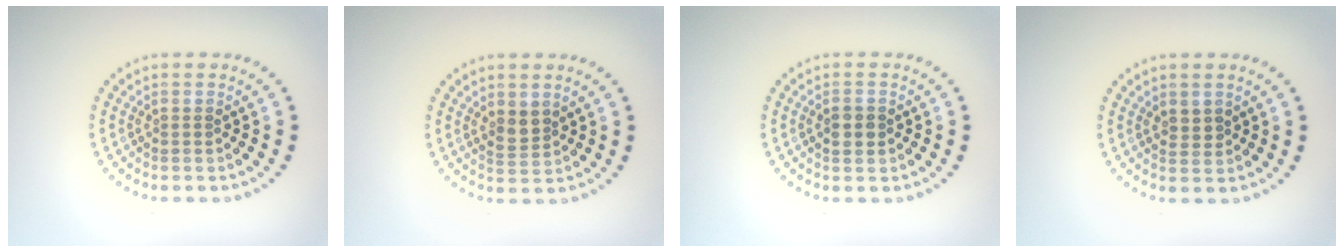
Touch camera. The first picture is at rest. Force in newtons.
{"total": 1.7, "press": 1.5, "slide": 0.9}
{"total": 2.0, "press": 2.0, "slide": 0.2}
{"total": 0.9, "press": 0.7, "slide": 0.6}